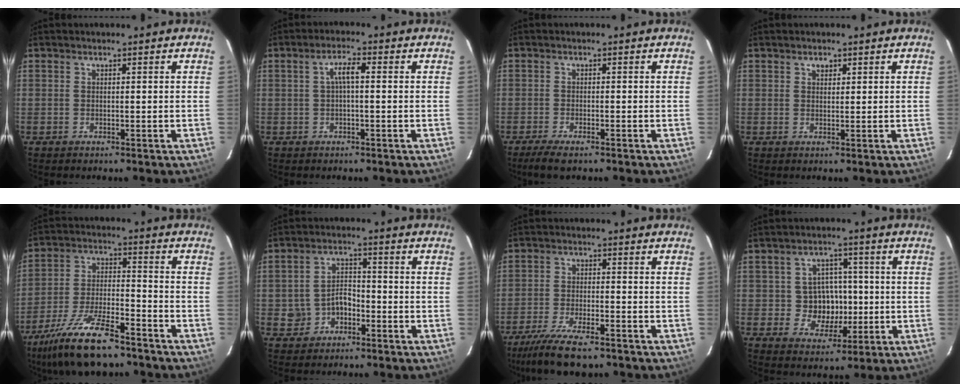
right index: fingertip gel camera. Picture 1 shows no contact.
{"total": 3.1, "force": [0.1, 0.7, 3.0], "torque": [-0.060, 0.011, 0.003]}
{"total": 4.5, "force": [-3.4, 1.0, 2.8], "torque": [-0.069, -0.014, -0.062]}
{"total": 1.3, "force": [0.7, 1.0, 0.5], "torque": [-0.006, 0.005, 0.013]}
{"total": 17.0, "force": [-13.0, 4.8, 9.8], "torque": [-0.204, -0.022, -0.229]}
{"total": 5.2, "force": [-2.3, 4.2, 2.0], "torque": [-0.049, 0.019, -0.027]}
{"total": 11.7, "force": [-9.3, 3.0, 6.5], "torque": [-0.153, -0.027, -0.163]}
{"total": 7.7, "force": [-0.6, 7.1, 3.0], "torque": [-0.066, 0.016, 0.001]}